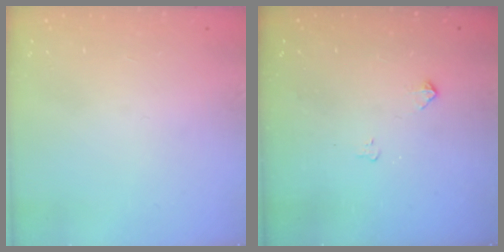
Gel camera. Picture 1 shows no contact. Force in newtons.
{"total": 4.0, "press": 3.9, "slide": 0.7}